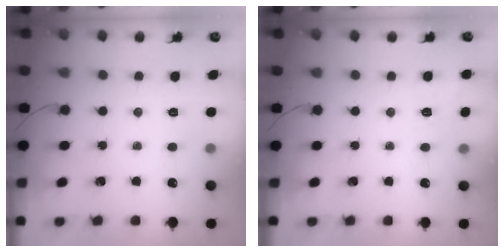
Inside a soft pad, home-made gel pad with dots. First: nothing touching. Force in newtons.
{"total": 6.9, "press": 6.5, "slide": 2.2}